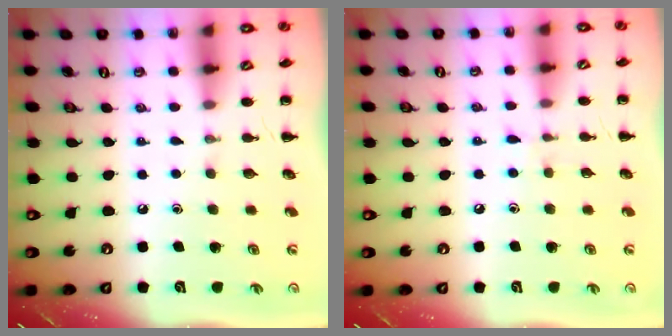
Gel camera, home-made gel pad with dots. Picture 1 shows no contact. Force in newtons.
{"total": 3.7, "press": 3.4, "slide": 1.5}